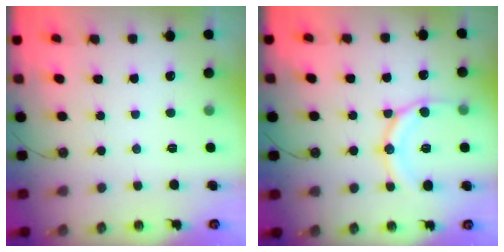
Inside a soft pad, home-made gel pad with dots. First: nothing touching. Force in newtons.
{"total": 13.3, "press": 13.2, "slide": 1.5}